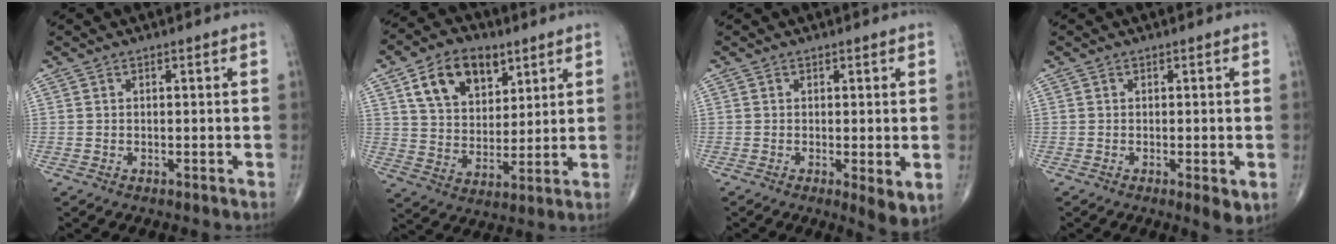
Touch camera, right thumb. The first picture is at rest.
{"total": 13.8, "force": [6.7, 9.0, 8.1], "torque": [-0.103, -0.022, 0.124]}
{"total": 4.2, "force": [-0.5, 1.2, 4.0], "torque": [-0.063, -0.015, -0.011]}
{"total": 3.1, "force": [-0.8, 0.9, 2.9], "torque": [-0.048, -0.011, -0.015]}